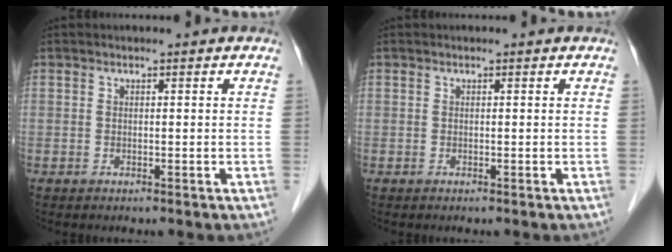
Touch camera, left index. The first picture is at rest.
{"total": 0.0}